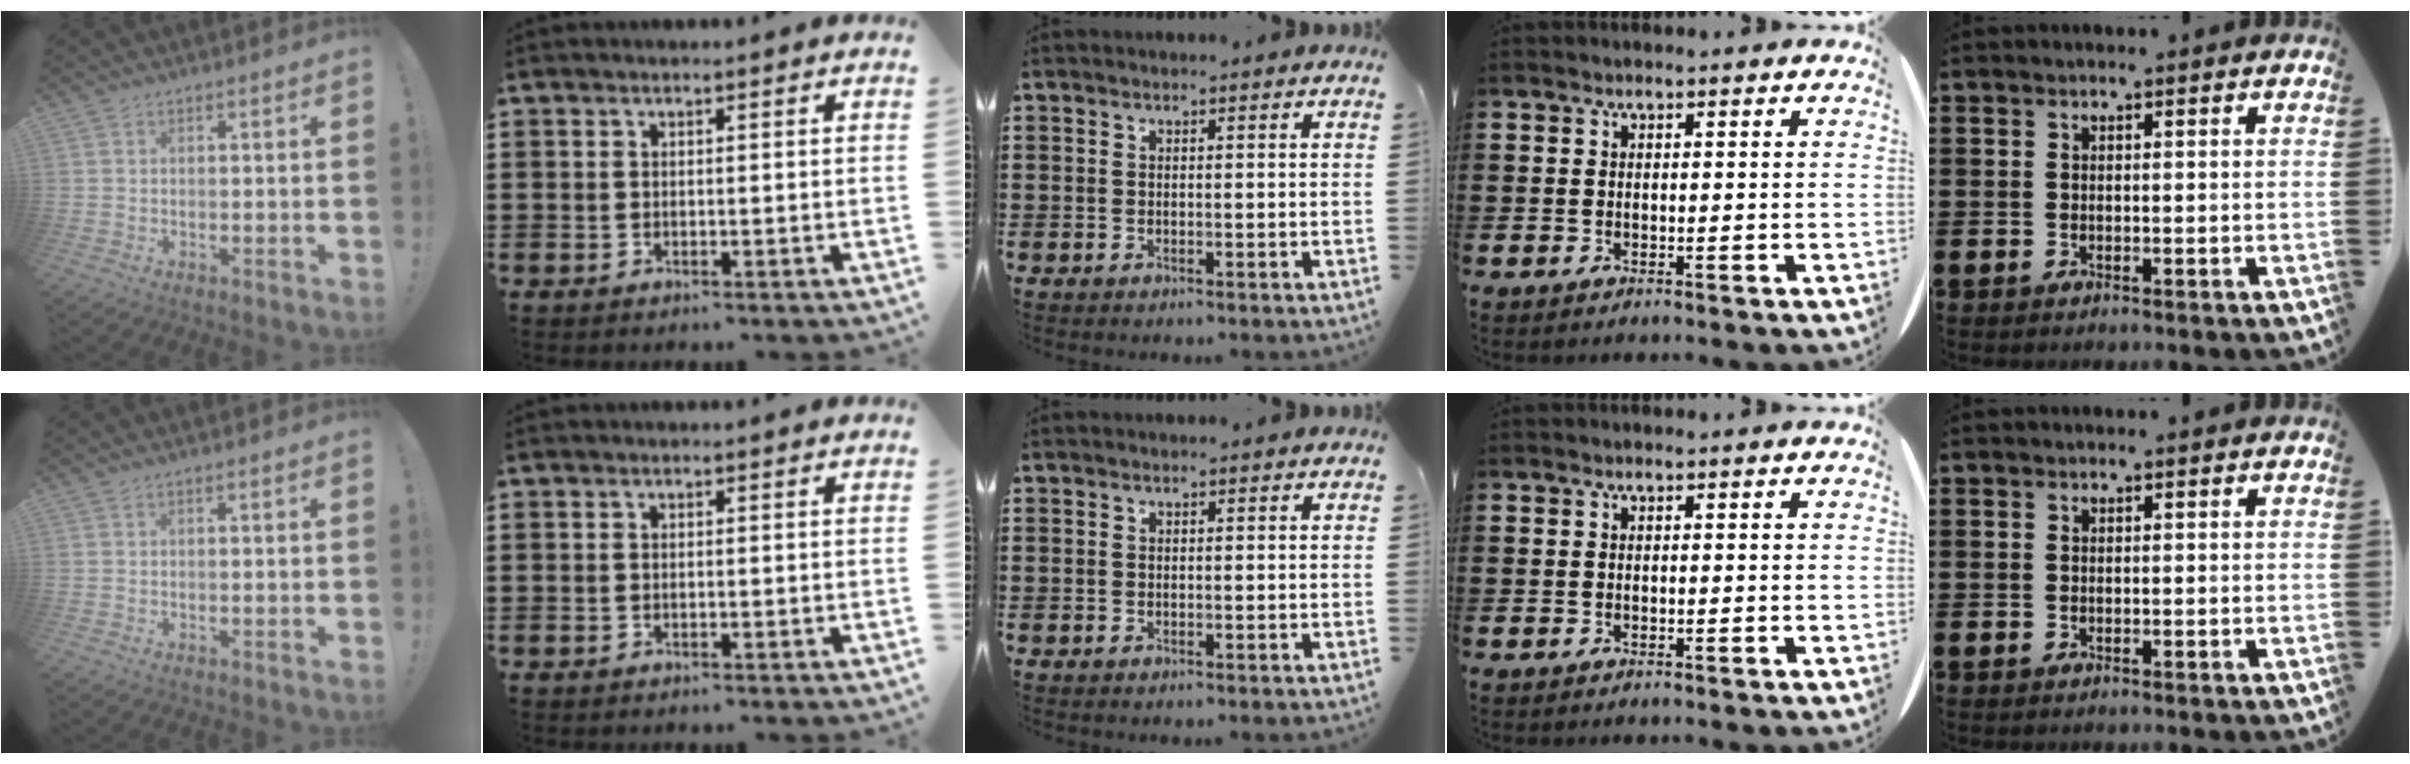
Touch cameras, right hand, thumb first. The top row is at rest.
{}